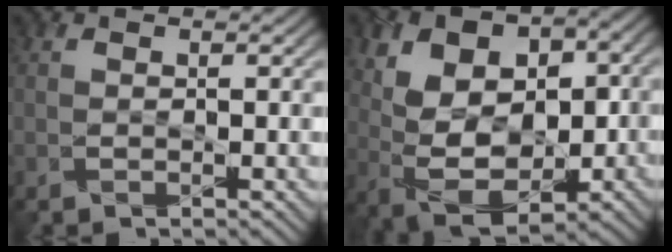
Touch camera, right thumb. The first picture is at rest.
{"total": 10.4, "force": [1.3, 6.5, 8.0], "torque": [-0.159, 0.012, 0.027]}